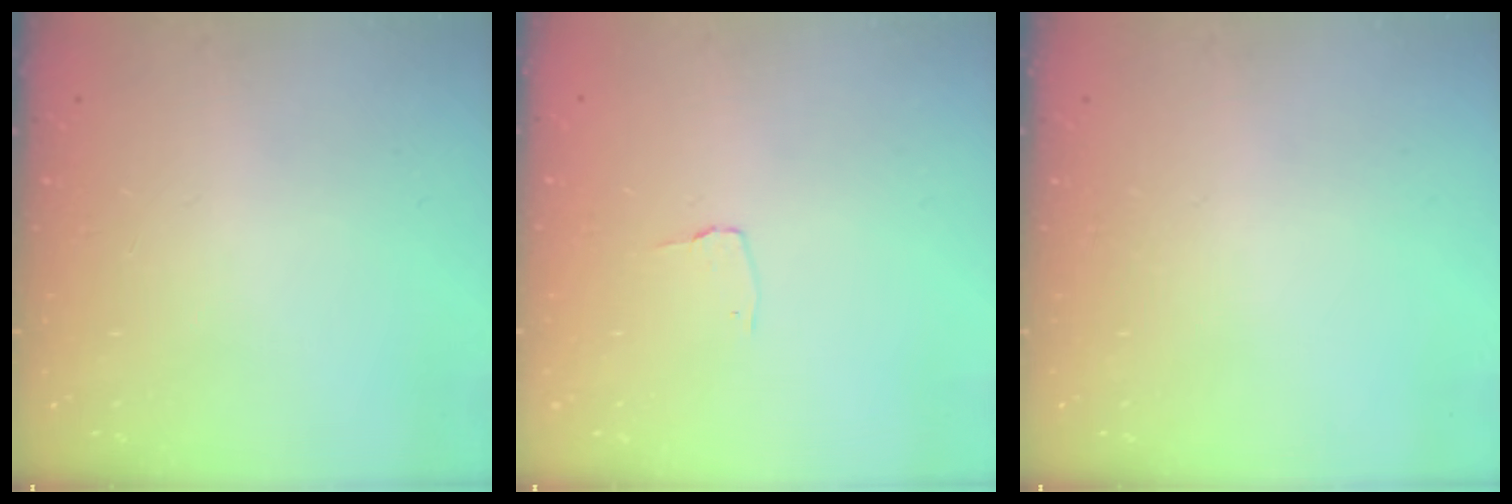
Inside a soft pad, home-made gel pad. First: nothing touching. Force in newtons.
{"total": 2.7, "press": 2.7, "slide": 0.3}
{"total": 0.0}